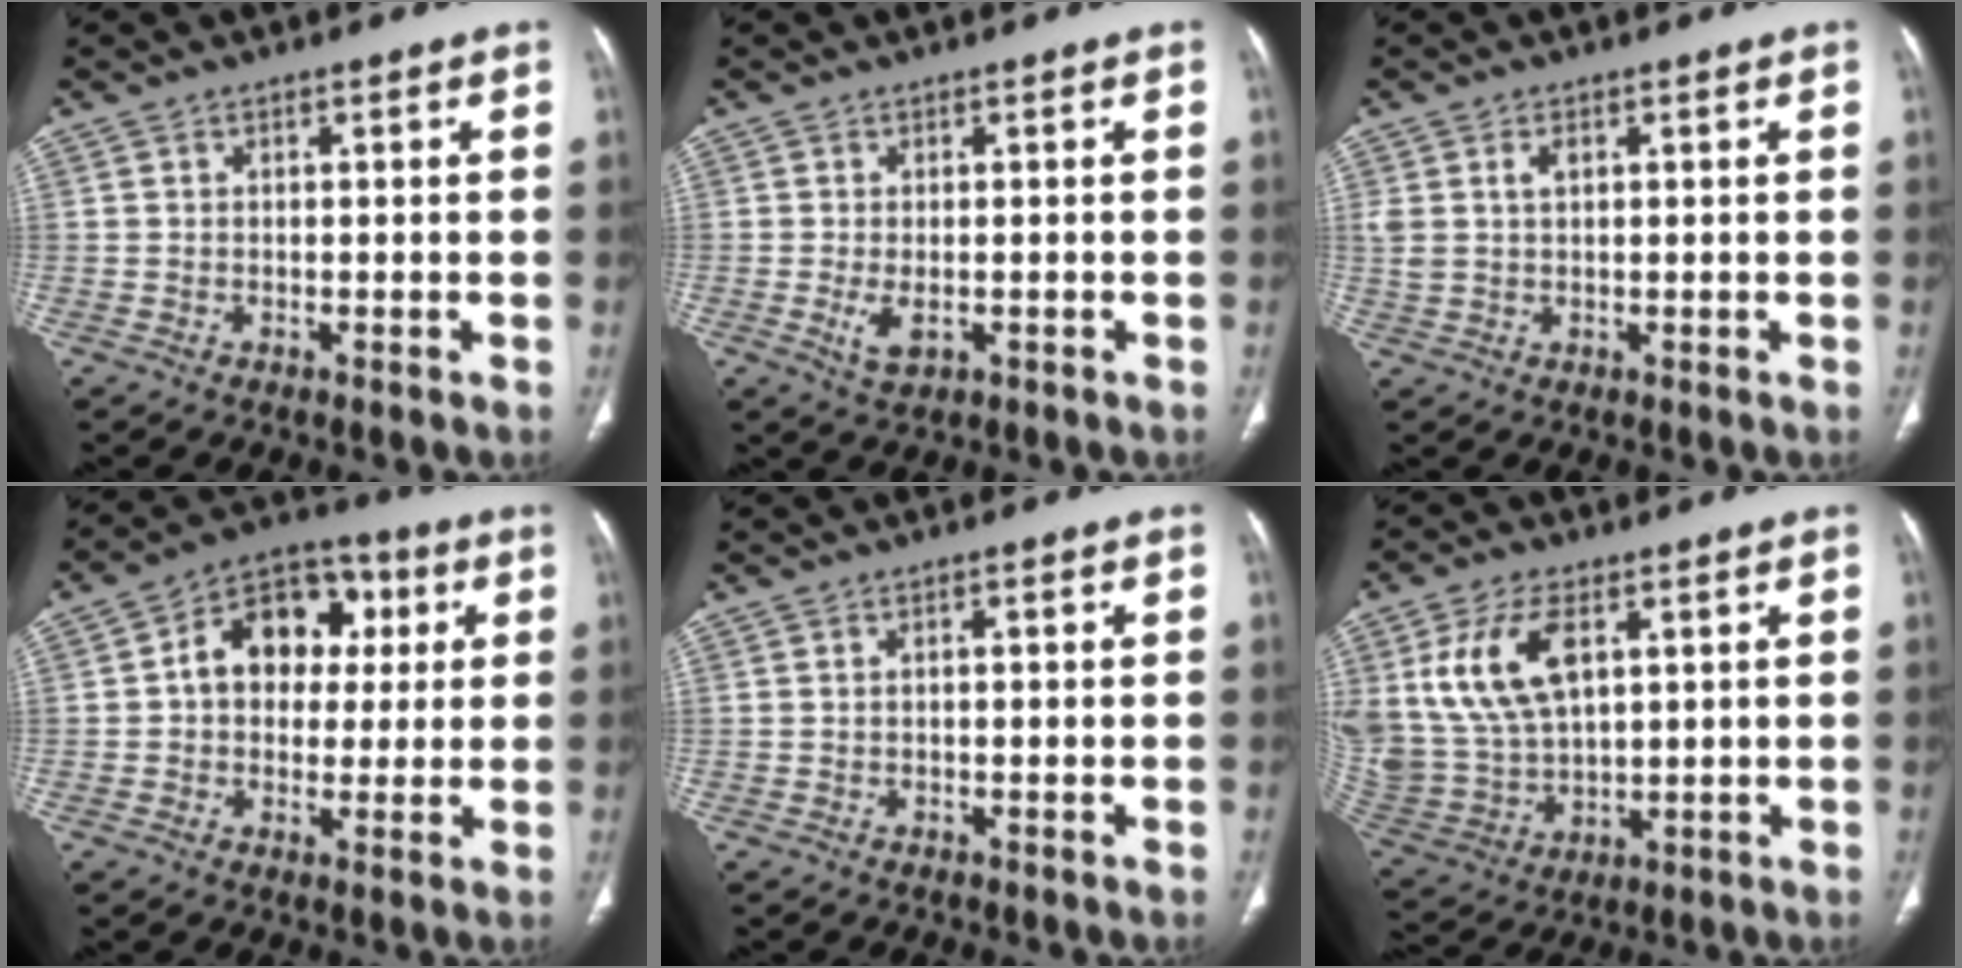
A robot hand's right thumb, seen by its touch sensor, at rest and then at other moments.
{"total": 3.2, "force": [-0.9, 1.6, 2.6], "torque": [-0.053, -0.007, -0.010]}
{"total": 3.4, "force": [1.2, 2.1, 2.4], "torque": [-0.051, 0.005, 0.030]}
{"total": 13.3, "force": [2.2, 10.0, 8.5], "torque": [-0.088, 0.019, 0.024]}
{"total": 0.8, "force": [0.1, 0.3, 0.7], "torque": [-0.016, 0.003, 0.004]}
{"total": 15.3, "force": [5.3, 8.9, 11.2], "torque": [-0.222, -0.014, 0.121]}